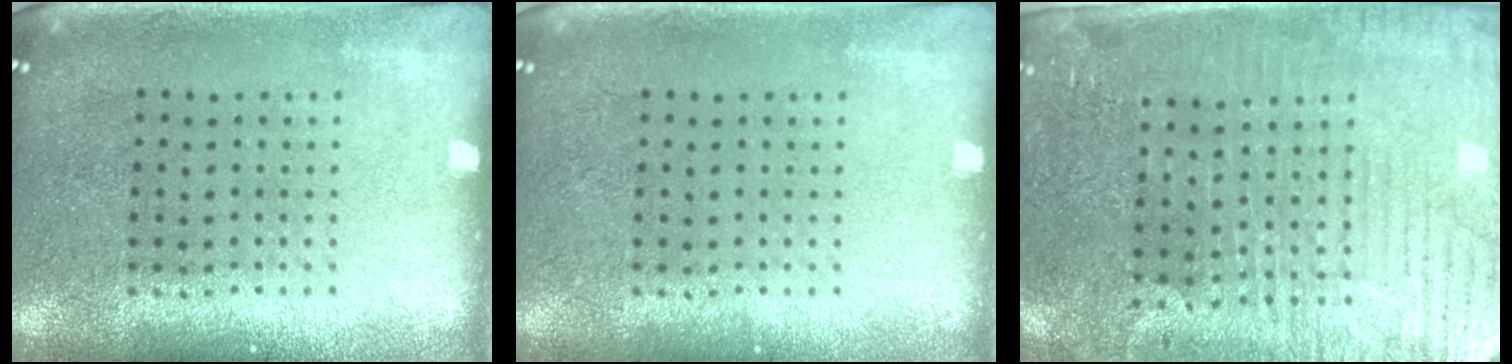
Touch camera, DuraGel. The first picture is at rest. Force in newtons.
{"total": 0.0}
{"total": 3.6, "press": 3.4, "slide": 1.2}